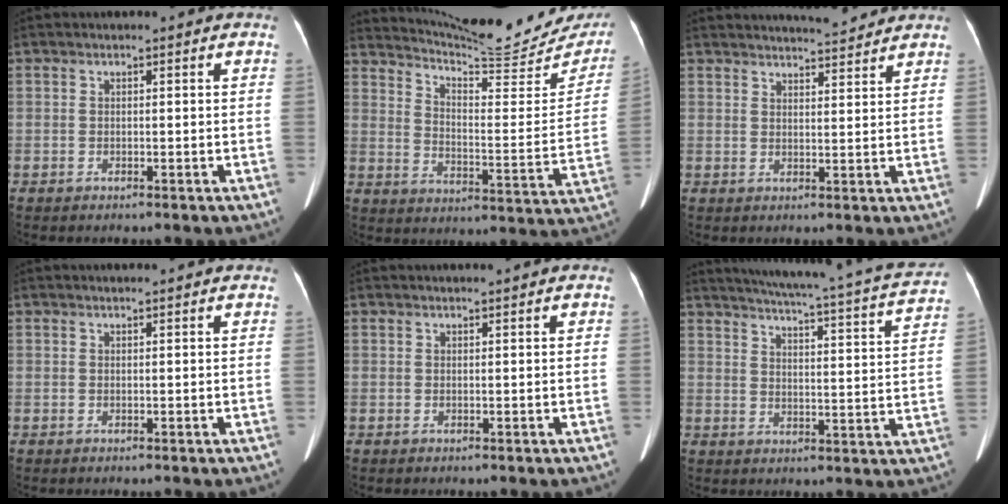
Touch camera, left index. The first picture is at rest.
{"total": 21.3, "force": [20.1, 2.2, 6.7], "torque": [-0.102, -0.077, 0.260]}
{"total": 6.9, "force": [6.7, 0.3, 1.7], "torque": [-0.030, 0.007, 0.087]}
{"total": 2.0, "force": [1.8, -0.1, 0.7], "torque": [-0.012, 0.015, 0.024]}
{"total": 1.1, "force": [1.0, -0.3, 0.4], "torque": [-0.006, 0.009, 0.020]}
{"total": 22.3, "force": [20.0, 1.0, 9.7], "torque": [-0.146, -0.040, 0.241]}